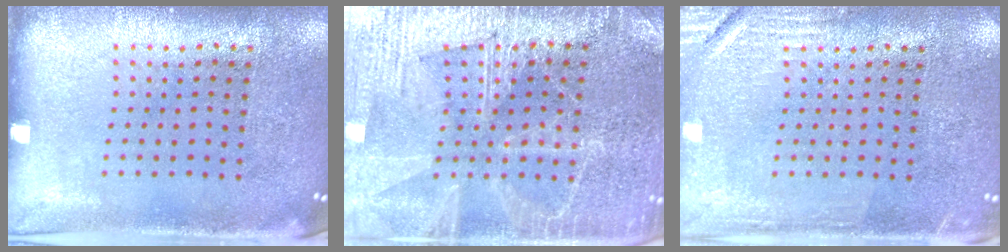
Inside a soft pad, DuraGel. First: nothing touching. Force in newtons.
{"total": 3.7, "press": 3.6, "slide": 0.4}
{"total": 2.7, "press": 2.7, "slide": 0.4}